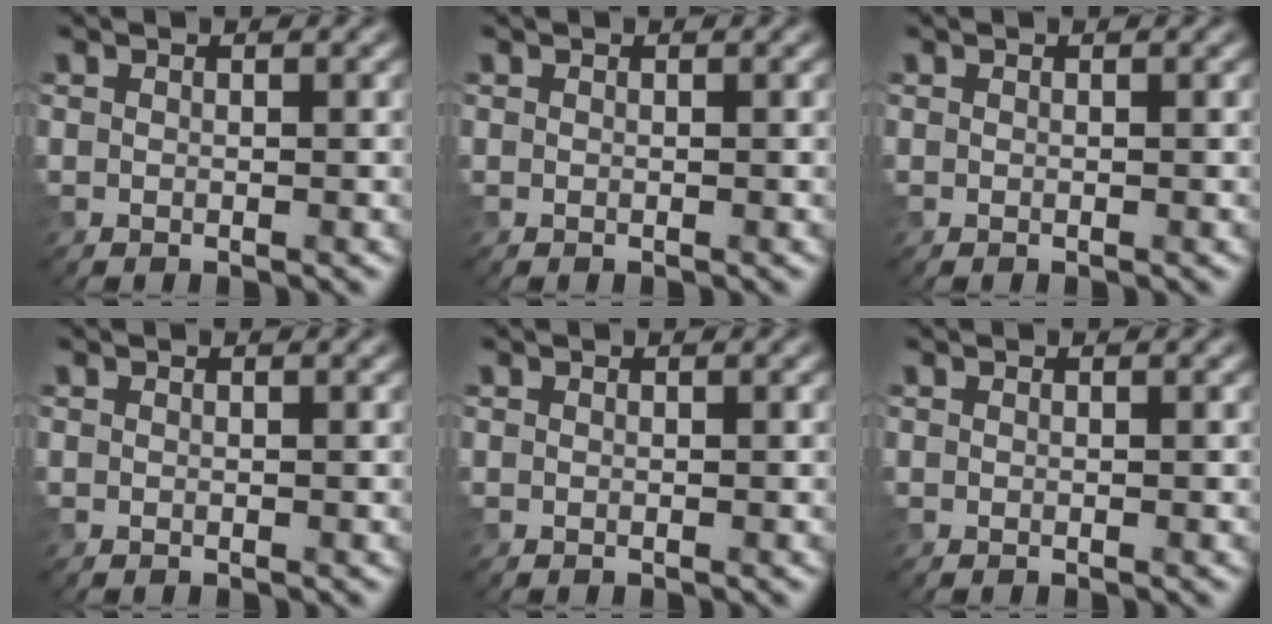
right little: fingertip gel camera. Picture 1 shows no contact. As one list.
[{"total": 0.0}, {"total": 0.0}, {"total": 0.0}, {"total": 0.0}, {"total": 0.0}]